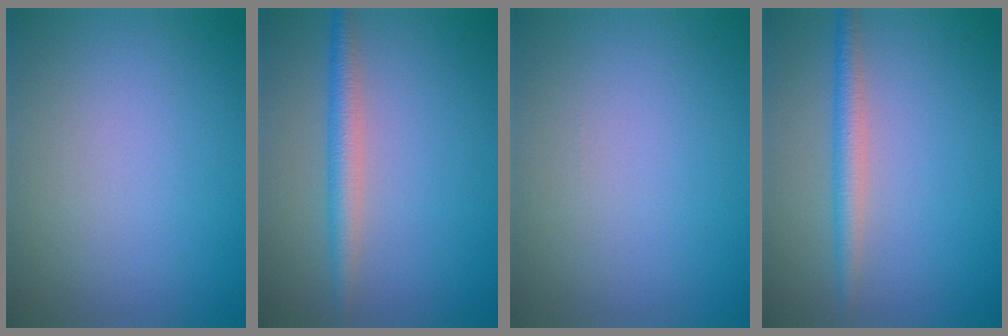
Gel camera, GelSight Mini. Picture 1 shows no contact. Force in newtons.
{"total": 2.7, "press": 2.7, "slide": 0.0}
{"total": 0.0}
{"total": 2.4, "press": 2.4, "slide": 0.1}